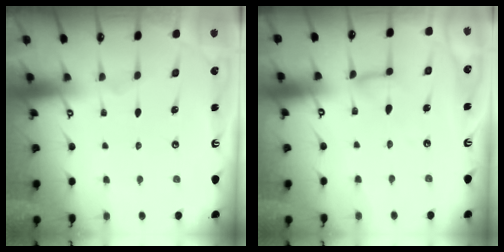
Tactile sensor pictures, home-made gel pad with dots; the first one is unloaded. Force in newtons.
{"total": 7.4, "press": 7.3, "slide": 0.6}